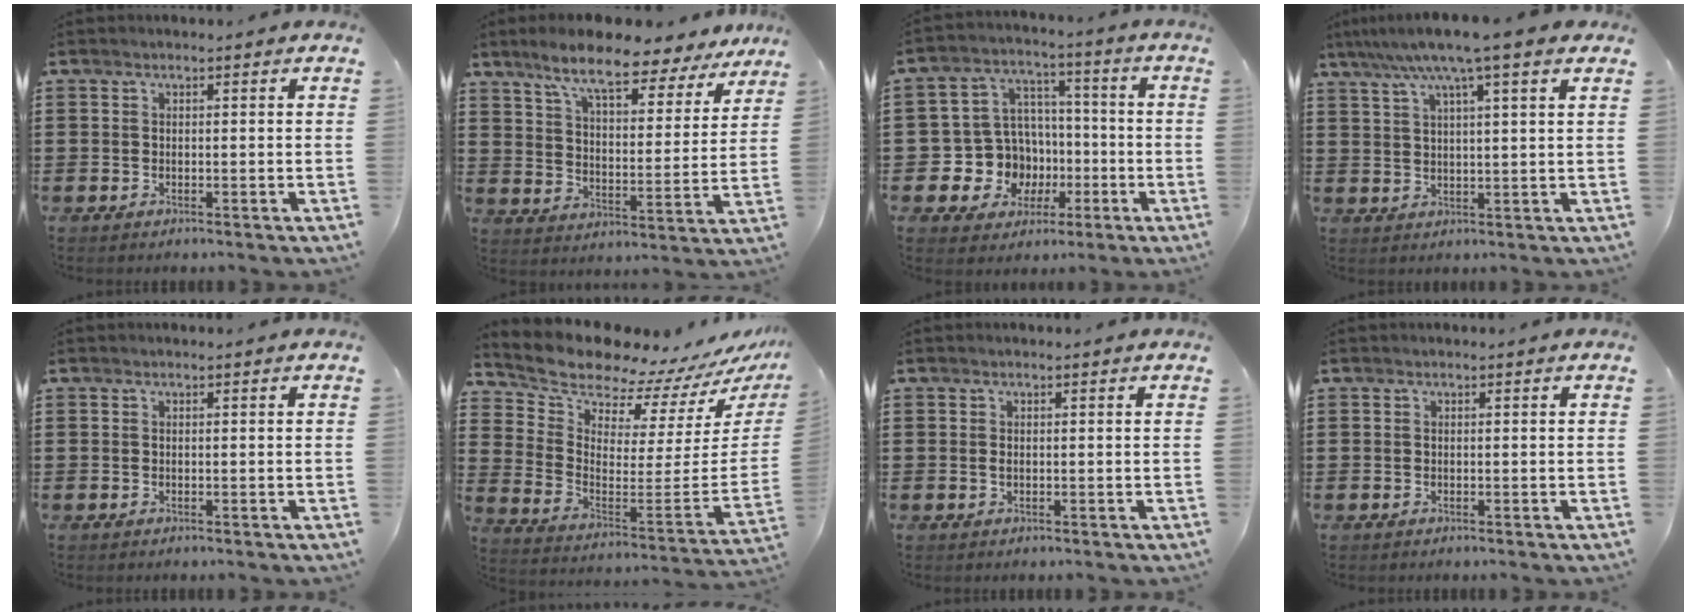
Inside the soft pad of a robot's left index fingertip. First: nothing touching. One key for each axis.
{"total": 9.5, "fx": 7.9, "fy": 1.4, "fz": 5.2, "tx": -0.122, "ty": -0.038, "tz": 0.132}
{"total": 9.5, "fx": -1.9, "fy": 9.0, "fz": 2.0, "tx": -0.087, "ty": 0.008, "tz": -0.025}
{"total": 7.9, "fx": 5.6, "fy": -0.1, "fz": 5.6, "tx": -0.123, "ty": -0.009, "tz": 0.096}
{"total": 0.0}
{"total": 8.8, "fx": 8.7, "fy": 1.3, "fz": 1.1, "tx": -0.053, "ty": -0.097, "tz": 0.145}
{"total": 0.8, "fx": 0.0, "fy": 0.3, "fz": 0.7, "tx": -0.015, "ty": -0.001, "tz": 0.000}
{"total": 0.0}